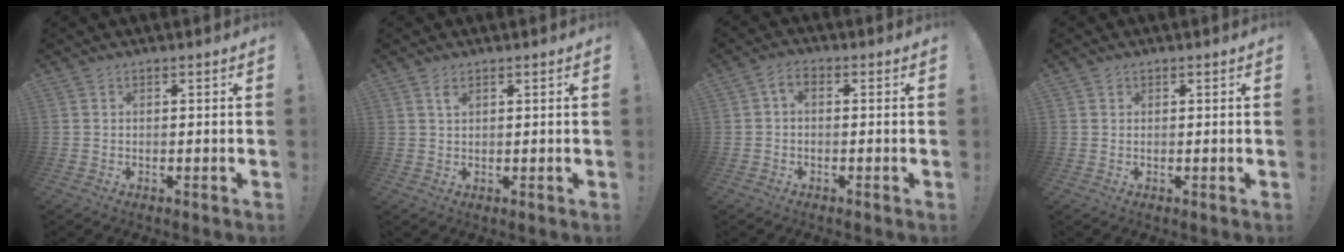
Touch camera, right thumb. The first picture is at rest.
{"total": 1.8, "force": [1.0, 0.8, 1.2], "torque": [-0.010, -0.007, 0.015]}
{"total": 2.5, "force": [-0.7, 1.3, 2.0], "torque": [-0.043, 0.011, -0.010]}
{"total": 0.7, "force": [0.4, 0.6, -0.1], "torque": [0.009, -0.003, 0.006]}